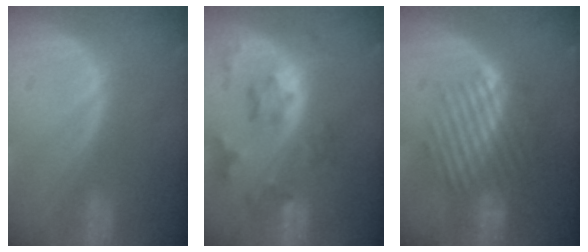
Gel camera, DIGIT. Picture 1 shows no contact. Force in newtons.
{"total": 7.3, "press": 6.5, "slide": 3.2}
{"total": 9.2, "press": 8.0, "slide": 4.7}